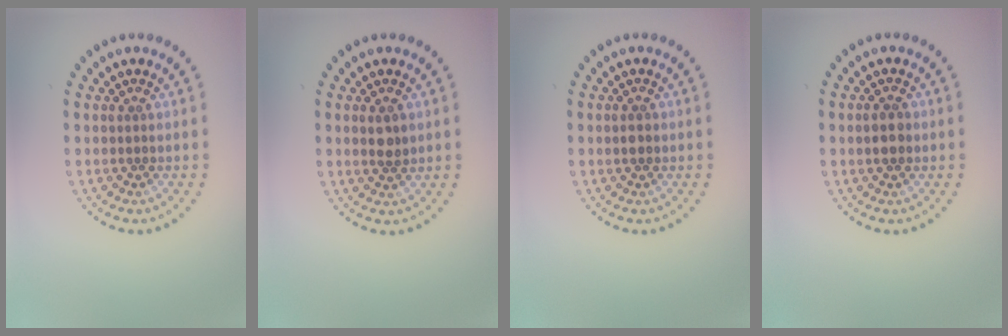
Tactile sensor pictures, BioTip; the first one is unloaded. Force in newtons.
{"total": 1.7, "press": 1.7, "slide": 0.3}
{"total": 1.2, "press": 1.2, "slide": 0.0}
{"total": 1.8, "press": 1.8, "slide": 0.2}